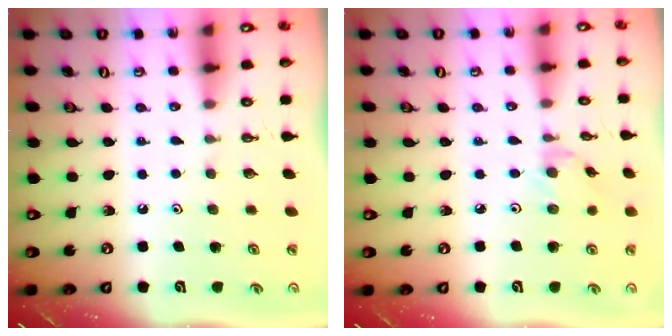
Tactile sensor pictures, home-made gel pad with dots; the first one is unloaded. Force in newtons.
{"total": 2.4, "press": 2.4, "slide": 0.3}